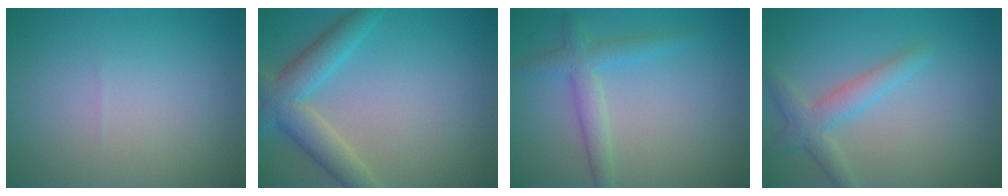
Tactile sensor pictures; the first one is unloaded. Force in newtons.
{"total": 4.8, "press": 4.8, "slide": 0.3}
{"total": 2.8, "press": 2.8, "slide": 0.1}
{"total": 2.9, "press": 2.9, "slide": 0.1}